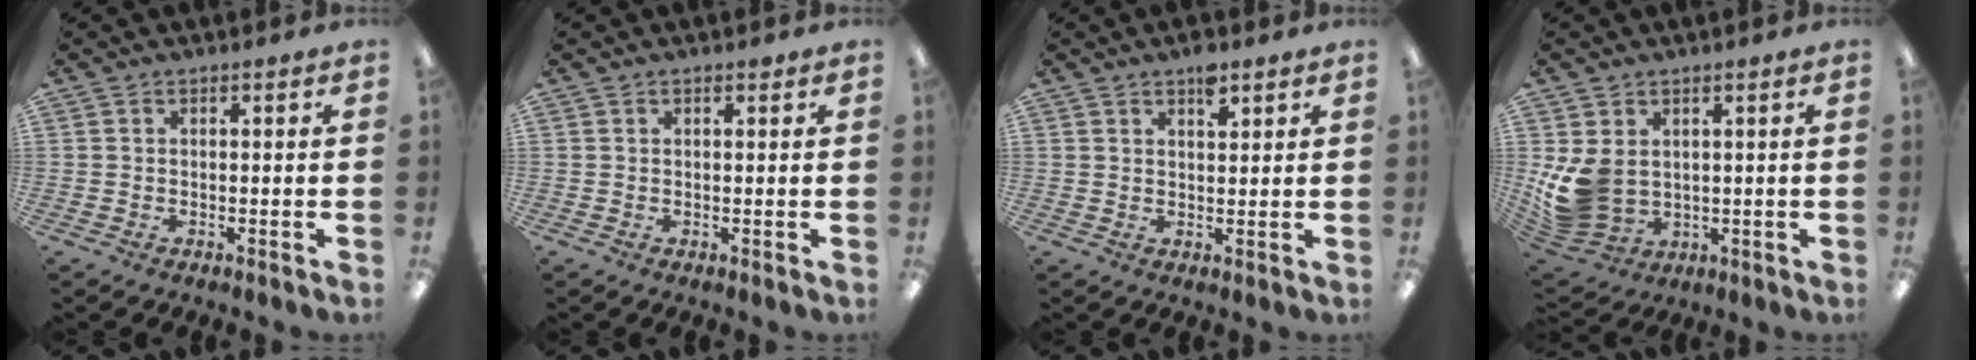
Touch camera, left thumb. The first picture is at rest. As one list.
[{"total": 0.8, "force": [0.6, 0.3, 0.5], "torque": [-0.002, -0.003, 0.009]}, {"total": 4.2, "force": [2.9, 1.8, 2.4], "torque": [-0.028, -0.013, 0.047]}, {"total": 10.4, "force": [1.1, 8.1, 6.4], "torque": [-0.155, -0.011, 0.023]}]